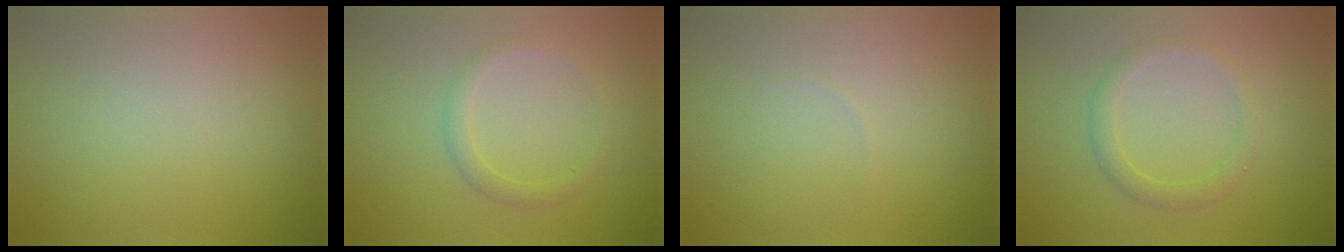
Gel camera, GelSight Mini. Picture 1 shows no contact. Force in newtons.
{"total": 1.5, "press": 1.5, "slide": 0.0}
{"total": 0.0}
{"total": 2.0, "press": 2.0, "slide": 0.1}